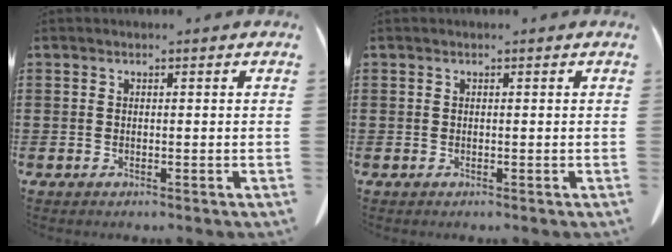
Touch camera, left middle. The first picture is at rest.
{"total": 0.0}